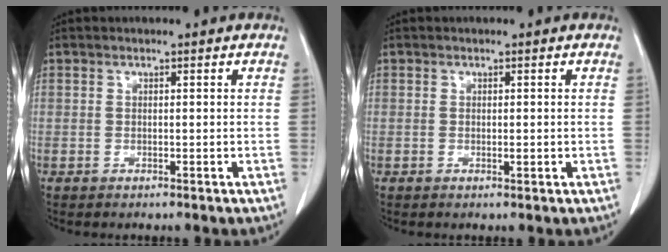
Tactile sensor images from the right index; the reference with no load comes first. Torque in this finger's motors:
{"motor_torque": [-0.40, 0.60, -0.04, -0.01]}